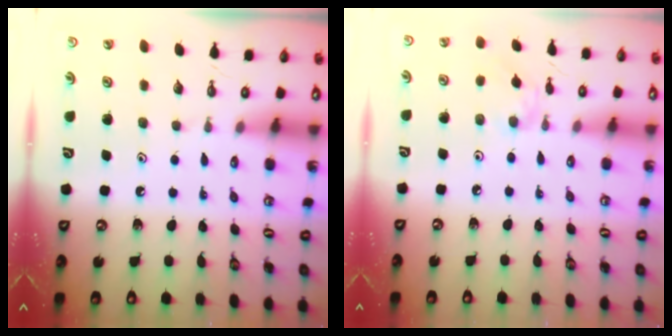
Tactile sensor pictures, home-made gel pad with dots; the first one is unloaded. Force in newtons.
{"total": 2.7, "press": 2.7, "slide": 0.6}